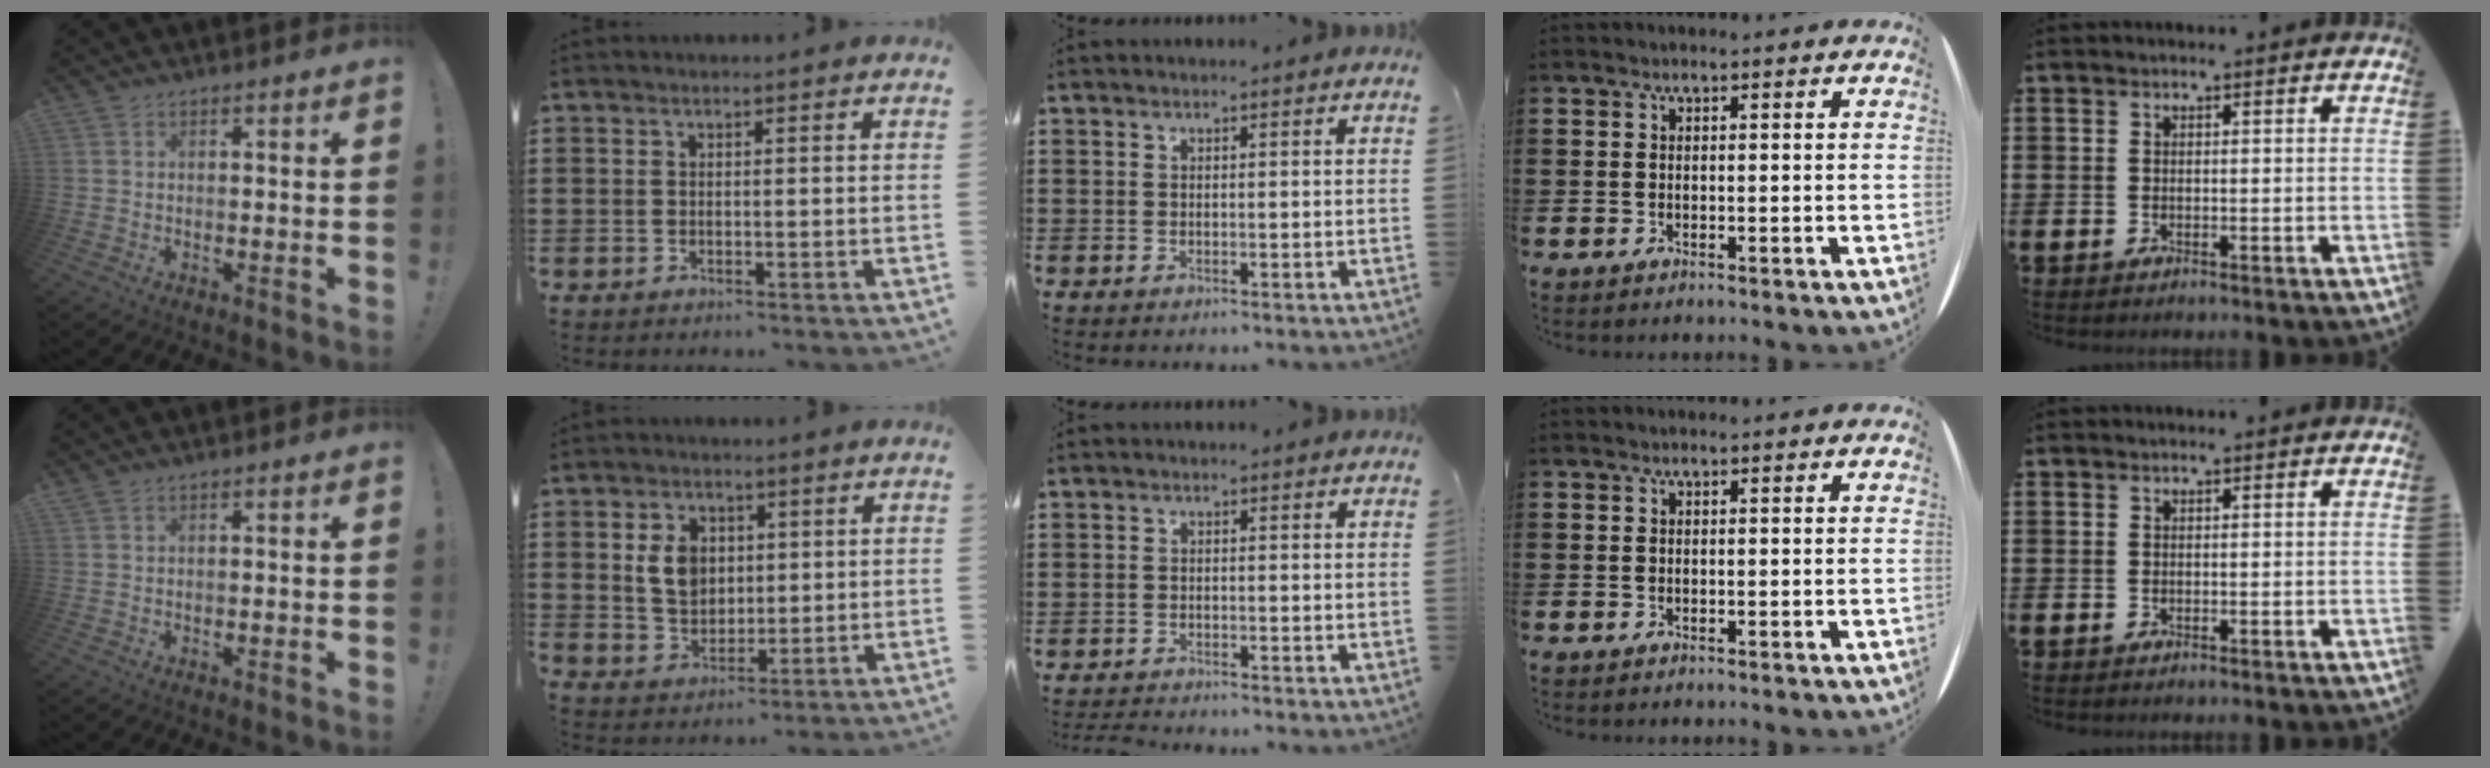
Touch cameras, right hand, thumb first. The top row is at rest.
{"index": {"total": 5.7, "force": [1.3, 4.3, 3.5], "torque": [-0.075, 0.010, 0.021]}, "middle": {"total": 1.6, "force": [-1.6, 0.1, 0.2], "torque": [-0.009, -0.003, -0.033]}}